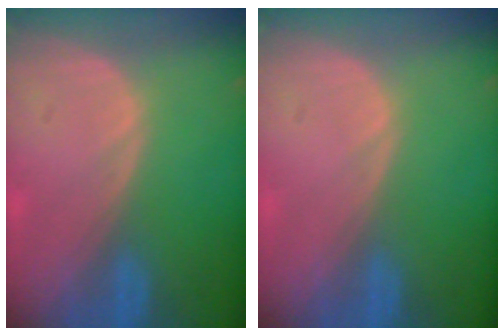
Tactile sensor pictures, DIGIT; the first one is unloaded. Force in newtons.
{"total": 0.0}